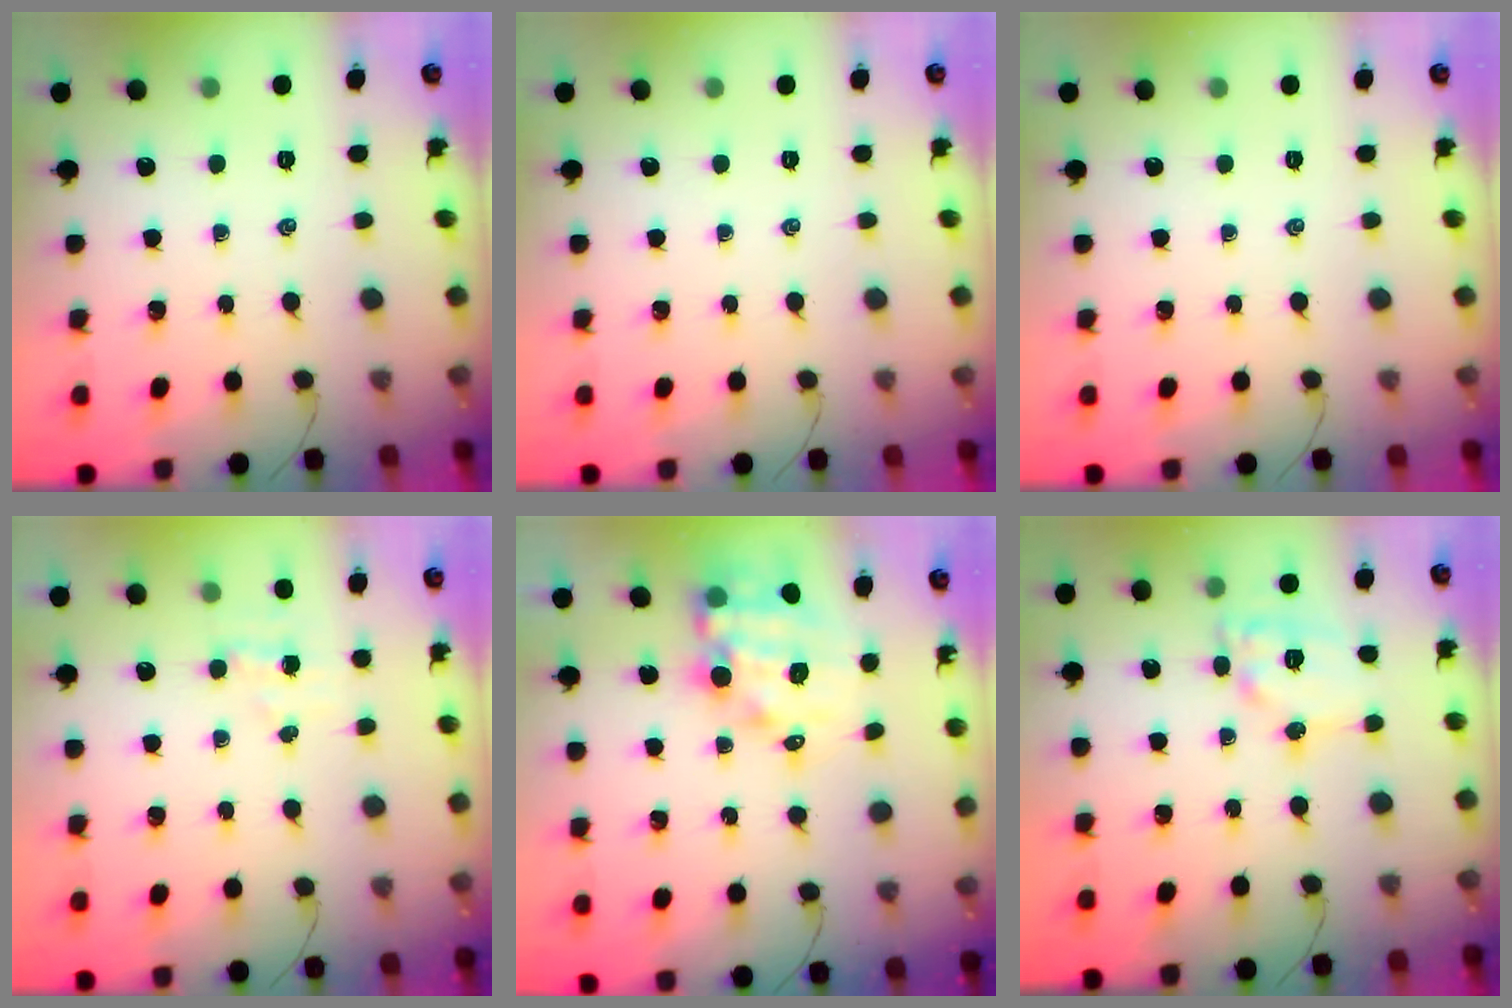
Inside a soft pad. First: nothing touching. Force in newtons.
{"total": 0.0}
{"total": 0.0}
{"total": 3.0, "press": 2.9, "slide": 0.9}
{"total": 10.5, "press": 10.1, "slide": 2.9}
{"total": 11.3, "press": 11.2, "slide": 0.9}